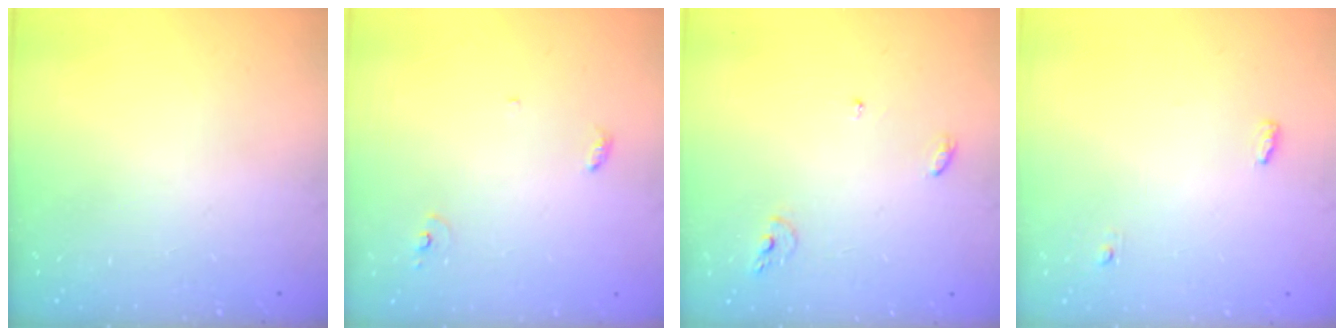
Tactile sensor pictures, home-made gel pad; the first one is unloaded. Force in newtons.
{"total": 3.6, "press": 3.6, "slide": 0.2}
{"total": 5.4, "press": 5.4, "slide": 0.2}
{"total": 3.5, "press": 3.4, "slide": 1.0}